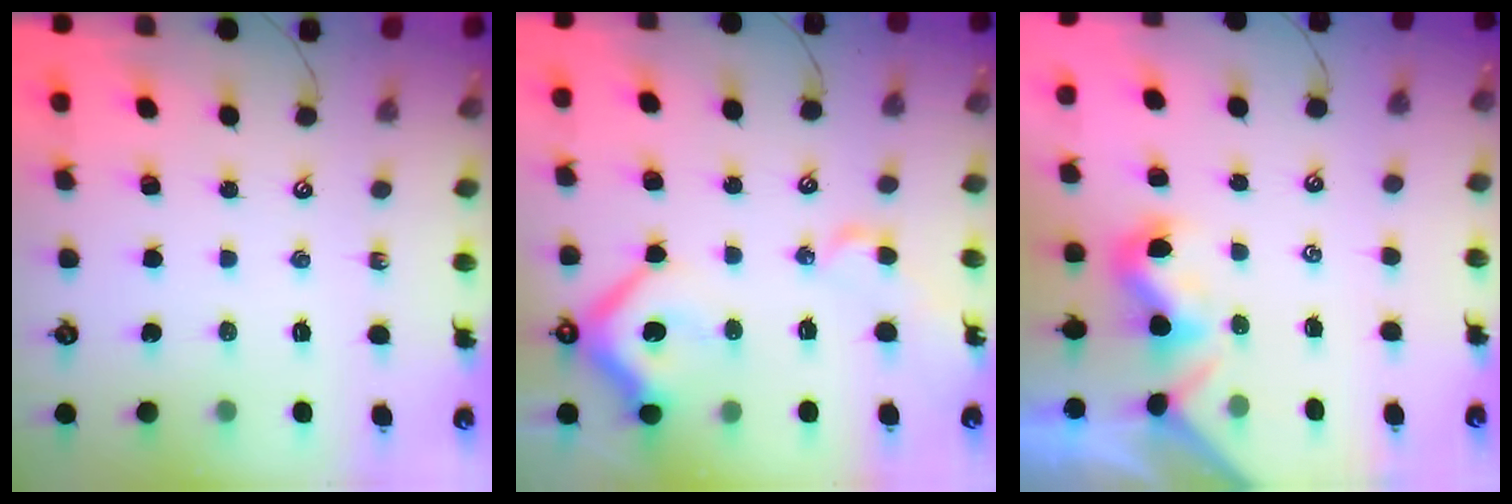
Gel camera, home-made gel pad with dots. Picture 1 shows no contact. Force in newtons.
{"total": 10.5, "press": 10.4, "slide": 1.6}
{"total": 1.5, "press": 1.4, "slide": 0.5}